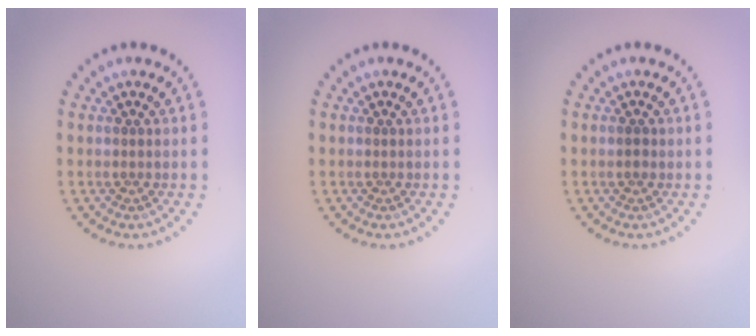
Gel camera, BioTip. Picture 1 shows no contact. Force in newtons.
{"total": 0.0}
{"total": 0.8, "press": 0.8, "slide": 0.3}